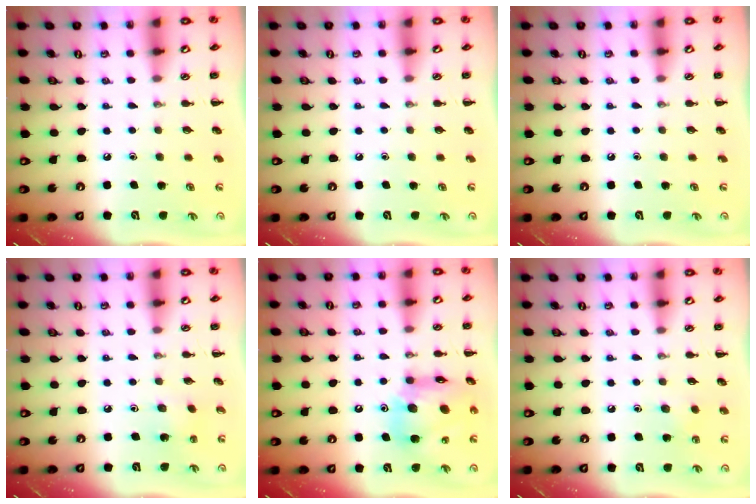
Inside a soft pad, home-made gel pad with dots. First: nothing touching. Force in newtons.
{"total": 0.0}
{"total": 0.0}
{"total": 1.4, "press": 1.2, "slide": 0.6}
{"total": 17.1, "press": 16.9, "slide": 3.0}
{"total": 4.3, "press": 4.1, "slide": 1.3}